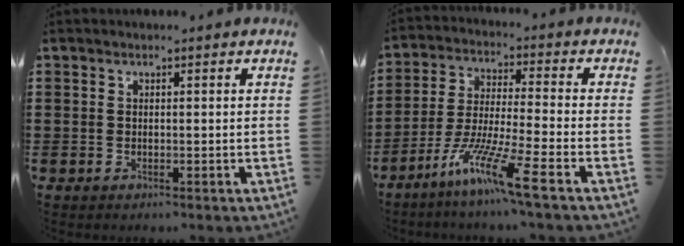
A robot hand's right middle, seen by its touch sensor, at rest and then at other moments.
{"total": 10.1, "force": [-6.8, 0.1, 7.5], "torque": [-0.160, -0.014, -0.138]}